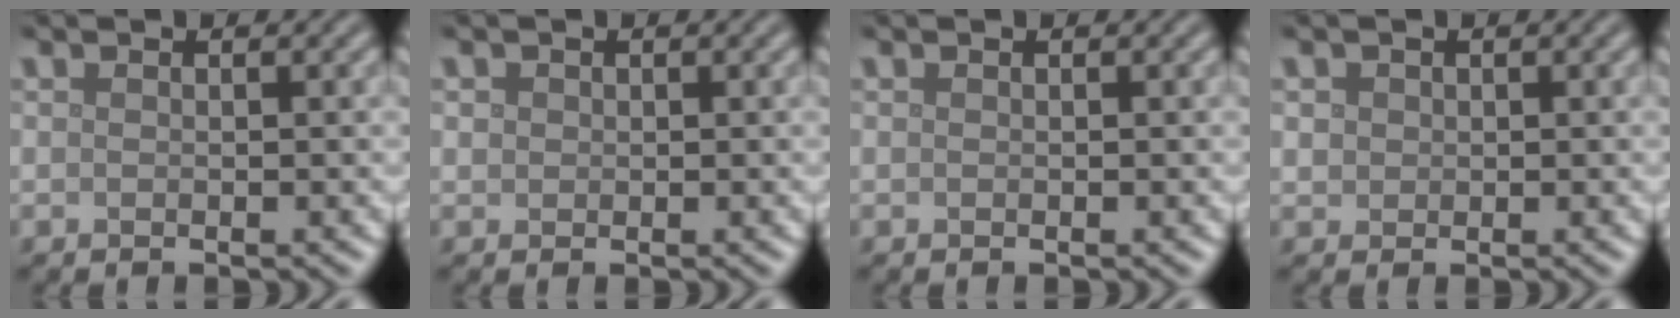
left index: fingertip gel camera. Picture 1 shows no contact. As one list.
[{"total": 0.7, "force": [0.2, 0.7, 0.1], "torque": [0.002, -0.001, 0.003]}, {"total": 0.0}, {"total": 1.0, "force": [0.3, 1.0, 0.2], "torque": [0.001, -0.003, 0.007]}]